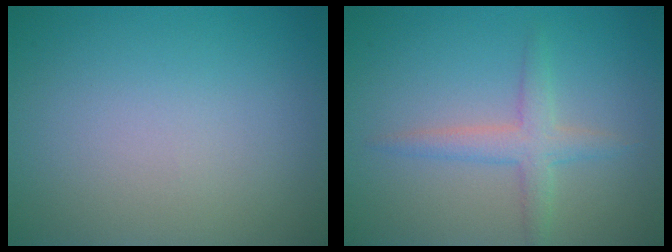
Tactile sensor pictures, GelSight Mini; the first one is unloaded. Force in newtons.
{"total": 2.4, "press": 2.4, "slide": 0.1}